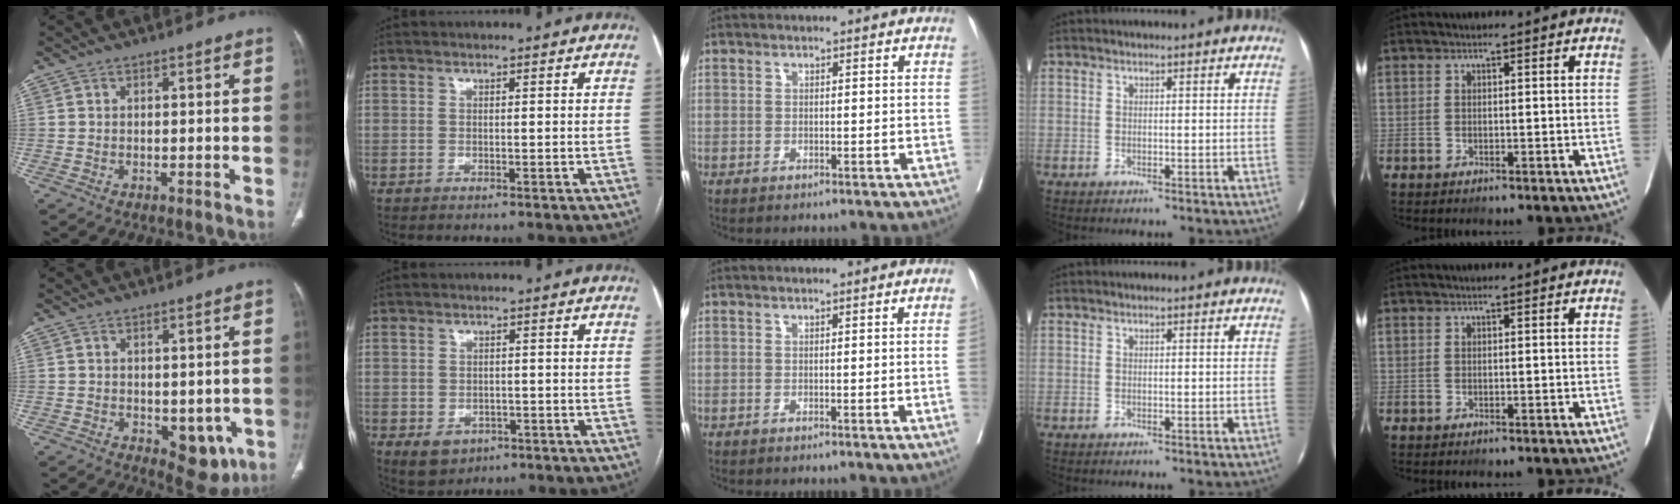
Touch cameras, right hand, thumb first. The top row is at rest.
{"thumb": {"total": 6.7, "force": [-1.2, 4.0, 5.2], "torque": [-0.033, -0.012, -0.001]}, "index": {"total": 4.2, "force": [-1.7, 3.5, 1.6], "torque": [-0.020, 0.001, -0.011]}, "middle": {"total": 1.3, "force": [-0.3, -0.4, 1.2], "torque": [-0.012, 0.000, -0.005]}}